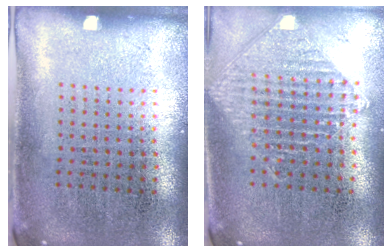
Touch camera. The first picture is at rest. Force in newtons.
{"total": 1.0, "press": 1.0, "slide": 0.1}